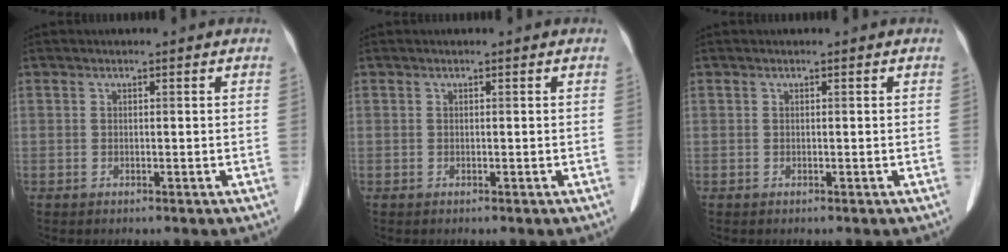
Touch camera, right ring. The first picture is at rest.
{"total": 0.0}
{"total": 0.0}